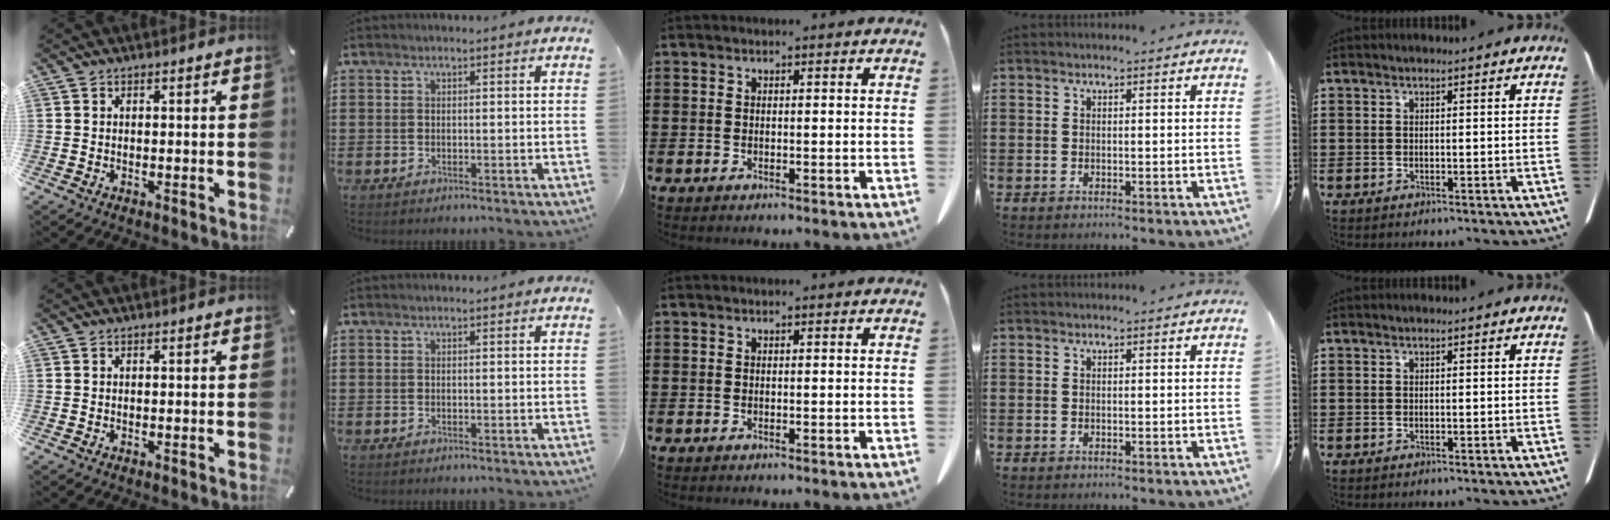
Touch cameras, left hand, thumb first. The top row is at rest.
{}